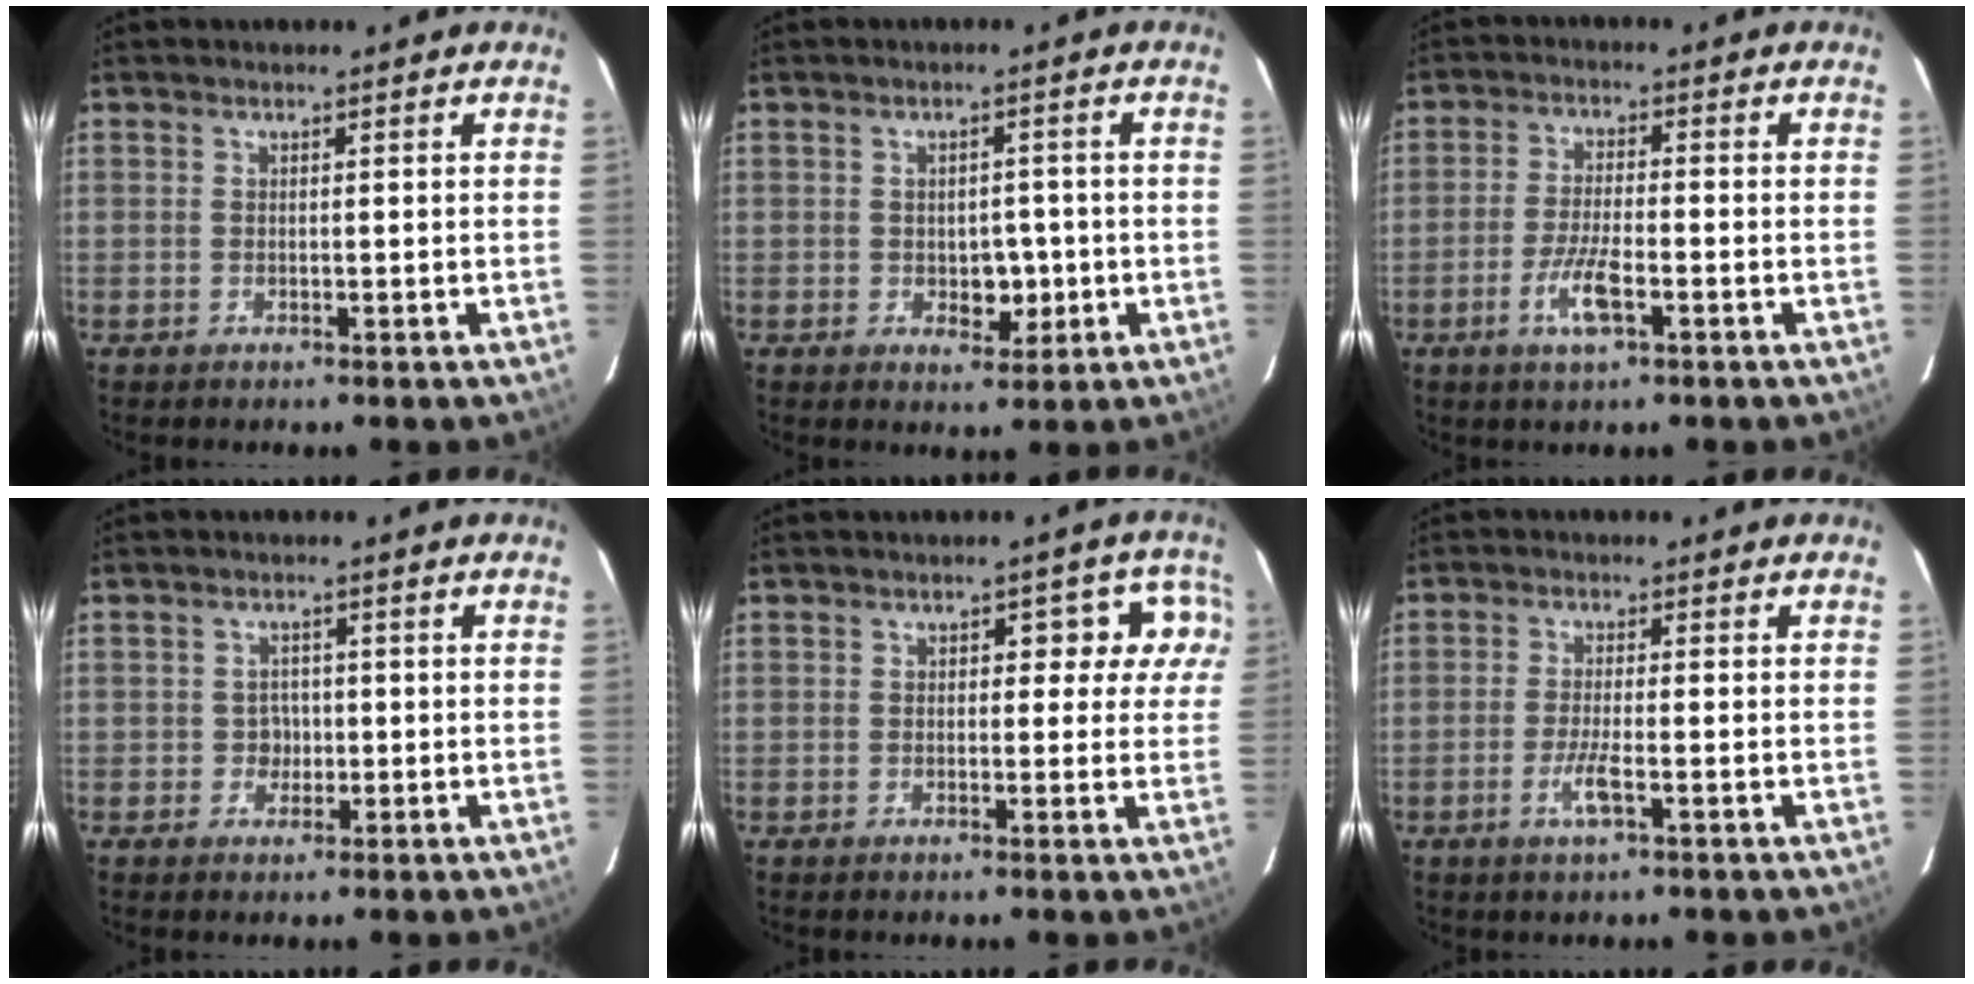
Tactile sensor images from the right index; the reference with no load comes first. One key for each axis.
{"total": 4.1, "fx": -0.8, "fy": 2.7, "fz": 3.0, "tx": -0.031, "ty": 0.004, "tz": -0.002}
{"total": 5.8, "fx": -2.6, "fy": 1.1, "fz": 5.1, "tx": -0.103, "ty": -0.005, "tz": -0.047}
{"total": 2.2, "fx": -0.5, "fy": 1.9, "fz": 0.9, "tx": -0.009, "ty": 0.005, "tz": -0.006}
{"total": 6.2, "fx": 1.7, "fy": 3.4, "fz": 4.9, "tx": -0.031, "ty": 0.030, "tz": 0.013}
{"total": 3.6, "fx": -1.5, "fy": 0.3, "fz": 3.2, "tx": -0.065, "ty": -0.004, "tz": -0.029}